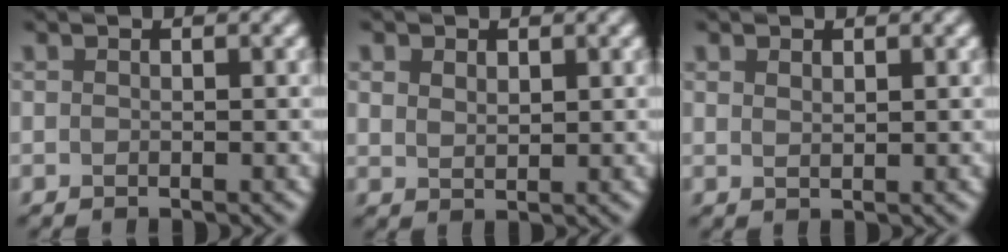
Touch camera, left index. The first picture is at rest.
{"total": 1.7, "force": [1.0, 1.1, 0.8], "torque": [-0.018, -0.001, 0.022]}
{"total": 0.9, "force": [0.6, 0.5, 0.5], "torque": [-0.012, -0.002, 0.014]}